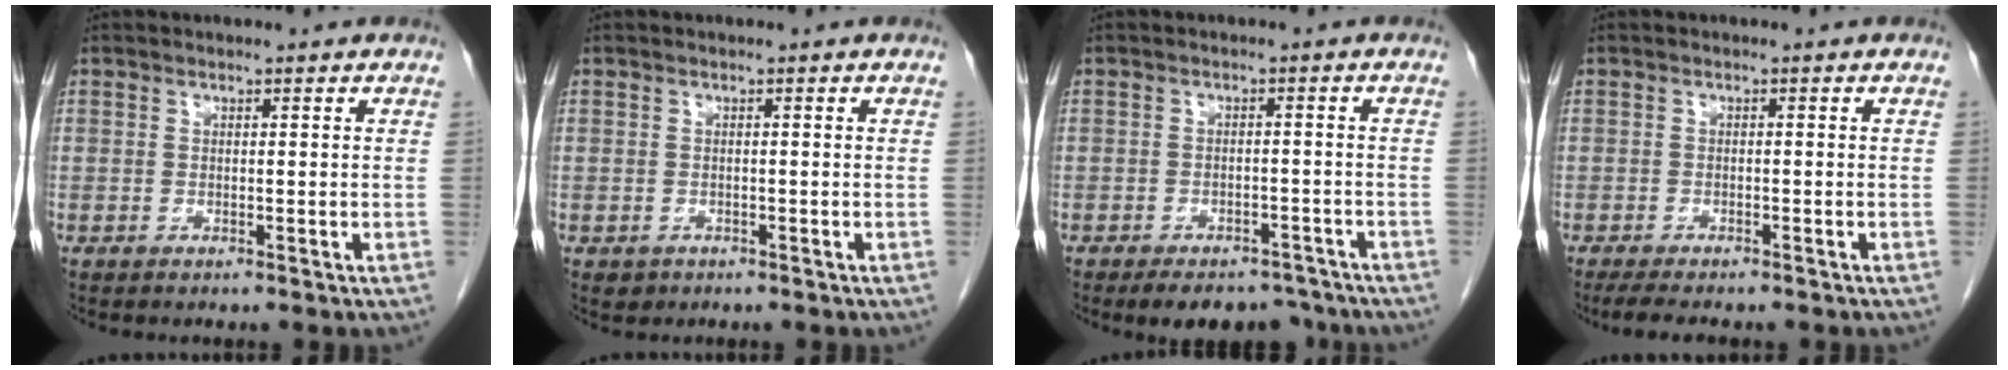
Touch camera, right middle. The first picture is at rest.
{"total": 1.2, "force": [-0.6, 1.0, 0.2], "torque": [-0.006, 0.003, -0.001]}
{"total": 8.6, "force": [-7.2, 3.9, 2.6], "torque": [-0.024, 0.005, -0.089]}
{"total": 5.6, "force": [-4.6, 1.3, 3.0], "torque": [-0.045, -0.011, -0.063]}